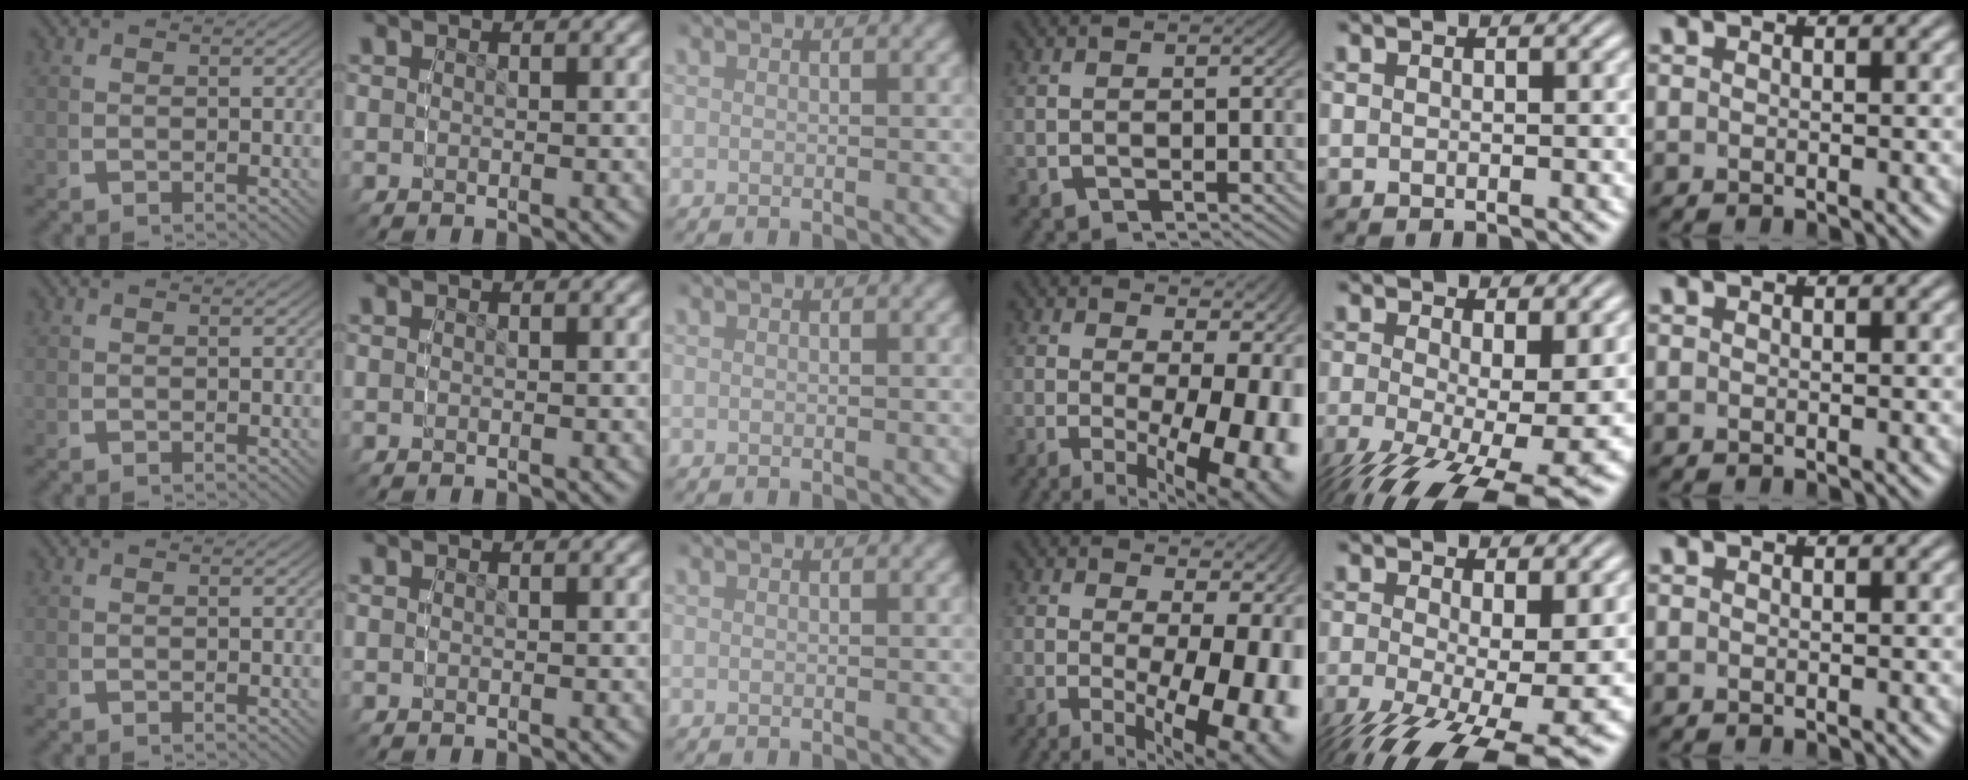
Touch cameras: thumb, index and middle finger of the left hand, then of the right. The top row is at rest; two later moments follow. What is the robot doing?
{"motion": "lift_and_place", "object": "toy banana"}